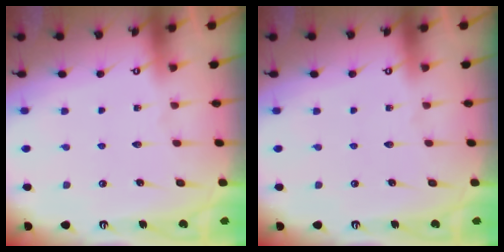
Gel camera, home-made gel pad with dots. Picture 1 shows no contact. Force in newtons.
{"total": 0.0}